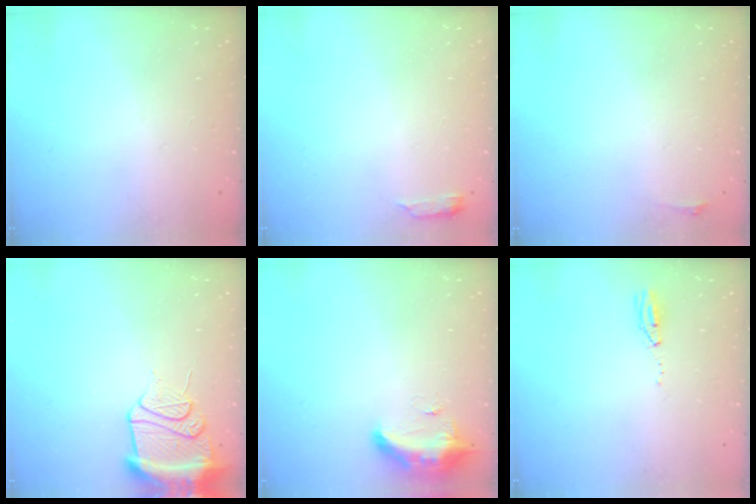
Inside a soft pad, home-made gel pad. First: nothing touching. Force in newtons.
{"total": 2.6, "press": 2.6, "slide": 0.5}
{"total": 2.8, "press": 2.1, "slide": 1.9}
{"total": 12.9, "press": 12.8, "slide": 1.5}
{"total": 12.6, "press": 10.6, "slide": 6.9}
{"total": 4.2, "press": 2.6, "slide": 3.3}